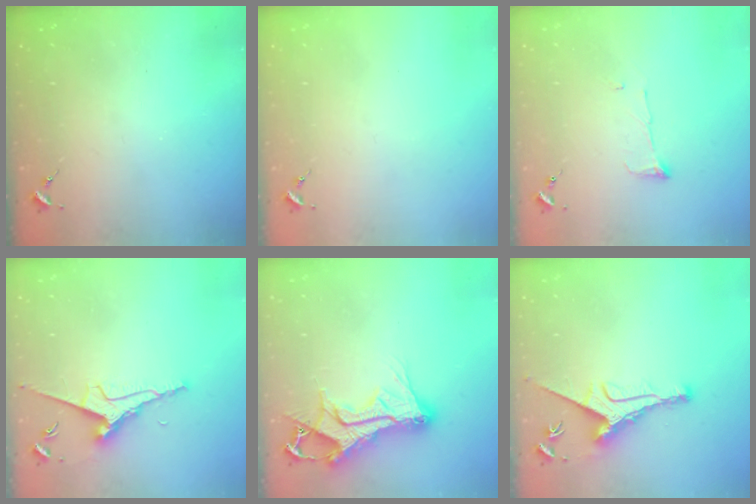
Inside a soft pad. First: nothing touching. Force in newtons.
{"total": 0.0}
{"total": 4.8, "press": 4.7, "slide": 0.7}
{"total": 8.9, "press": 8.8, "slide": 1.0}
{"total": 16.4, "press": 16.3, "slide": 1.3}
{"total": 9.6, "press": 9.6, "slide": 0.3}